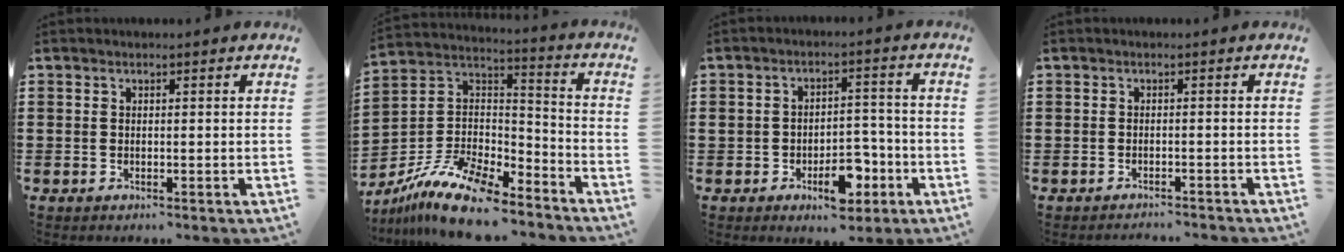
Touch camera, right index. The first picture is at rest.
{"total": 12.7, "force": [-10.1, 4.2, 6.5], "torque": [-0.143, 0.029, -0.195]}
{"total": 8.0, "force": [-3.7, 4.3, 5.6], "torque": [-0.070, 0.014, -0.063]}
{"total": 1.5, "force": [-1.5, 0.1, -0.2], "torque": [-0.001, 0.005, -0.034]}